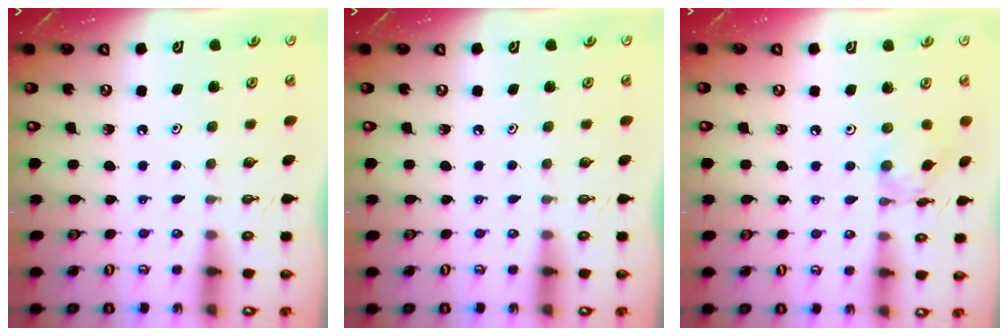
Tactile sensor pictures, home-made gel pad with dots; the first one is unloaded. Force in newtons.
{"total": 0.0}
{"total": 4.6, "press": 4.5, "slide": 0.3}